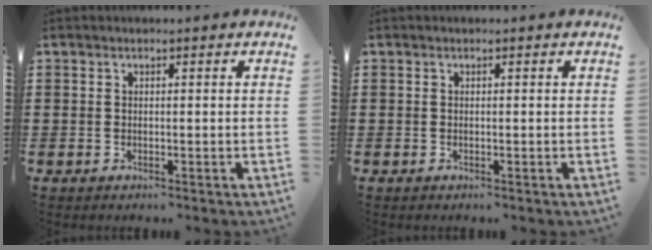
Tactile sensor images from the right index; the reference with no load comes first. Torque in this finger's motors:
{"motor_torque": [0.00, 0.00, 0.00, -0.01]}